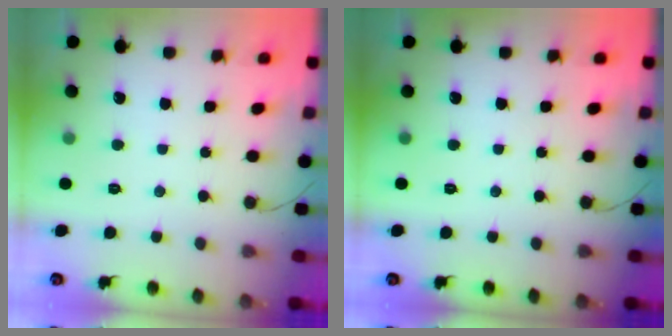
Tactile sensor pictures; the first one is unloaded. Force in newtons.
{"total": 0.0}